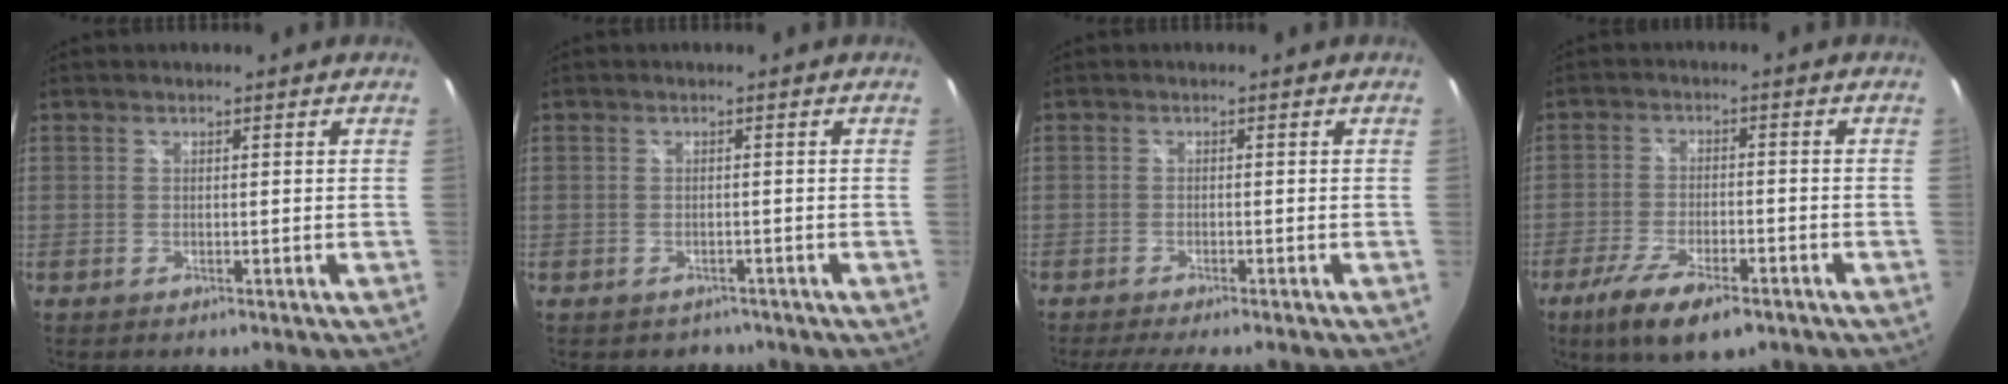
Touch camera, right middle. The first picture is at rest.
{"total": 2.5, "force": [-1.6, 1.9, 0.4], "torque": [-0.013, -0.004, -0.020]}
{"total": 4.7, "force": [-4.1, 0.2, 2.2], "torque": [-0.052, -0.014, -0.066]}
{"total": 9.4, "force": [-6.3, 3.4, 6.2], "torque": [-0.141, -0.024, -0.105]}